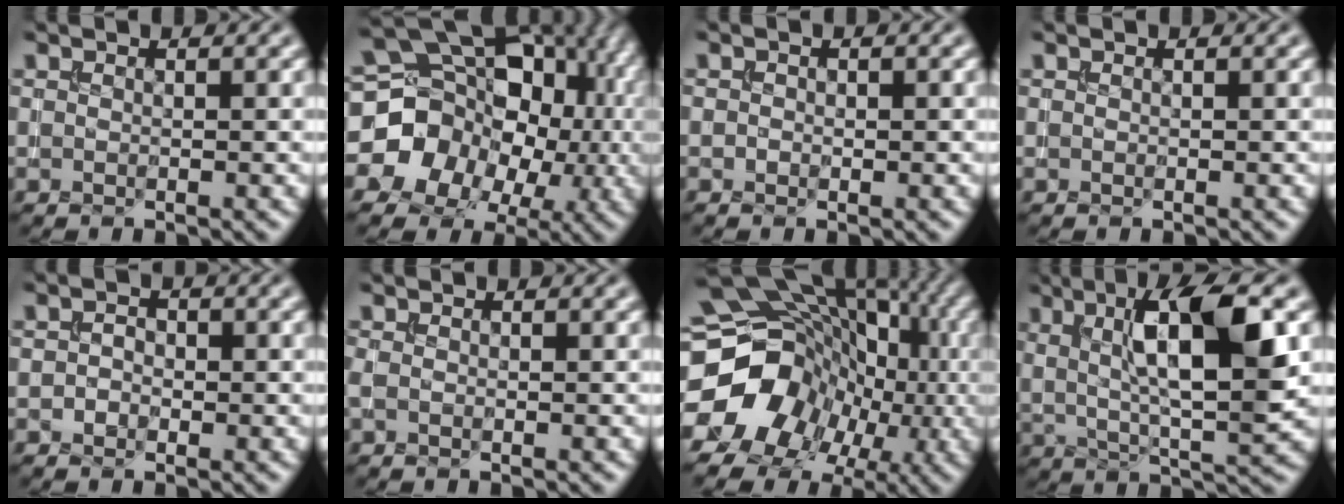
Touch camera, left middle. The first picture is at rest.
{"total": 15.7, "force": [-1.5, 13.5, 8.0], "torque": [-0.128, -0.004, -0.045]}
{"total": 0.6, "force": [-0.2, 0.5, 0.3], "torque": [0.000, -0.004, -0.003]}
{"total": 0.0}
{"total": 1.4, "force": [-0.5, 1.2, 0.7], "torque": [-0.001, 0.002, -0.016]}
{"total": 0.6, "force": [-0.2, 0.4, 0.5], "torque": [-0.015, -0.002, -0.007]}
{"total": 20.6, "force": [-4.2, 17.6, 9.9], "torque": [-0.180, -0.027, -0.082]}
{"total": 9.7, "force": [2.3, 2.6, 9.0], "torque": [-0.146, 0.002, 0.039]}